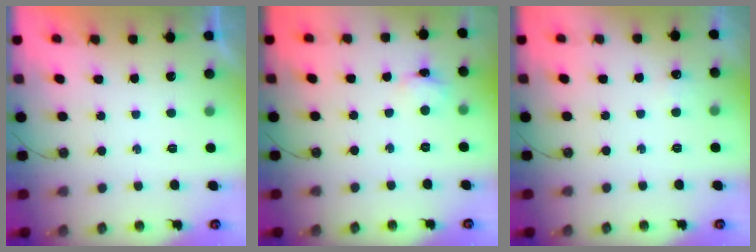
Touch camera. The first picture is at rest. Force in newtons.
{"total": 2.9, "press": 2.9, "slide": 0.2}
{"total": 4.7, "press": 3.9, "slide": 2.5}